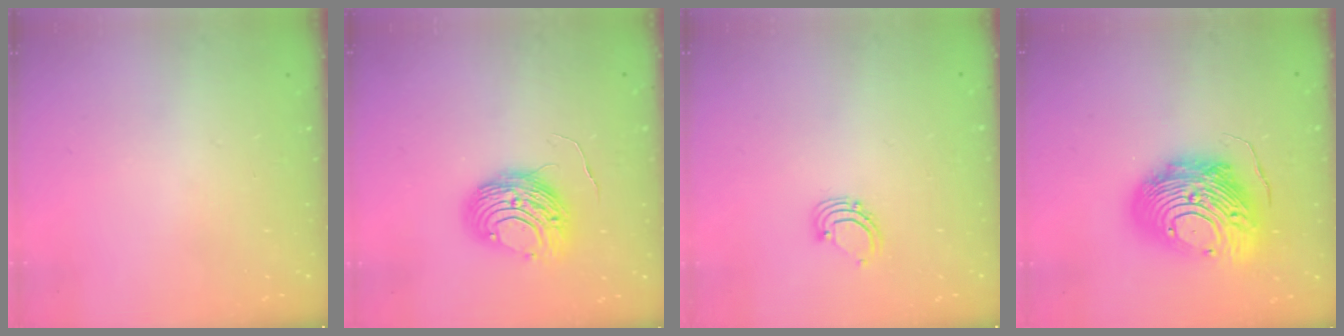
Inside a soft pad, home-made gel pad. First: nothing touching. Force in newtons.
{"total": 9.7, "press": 9.7, "slide": 0.6}
{"total": 2.9, "press": 2.9, "slide": 0.2}
{"total": 19.8, "press": 19.7, "slide": 1.9}